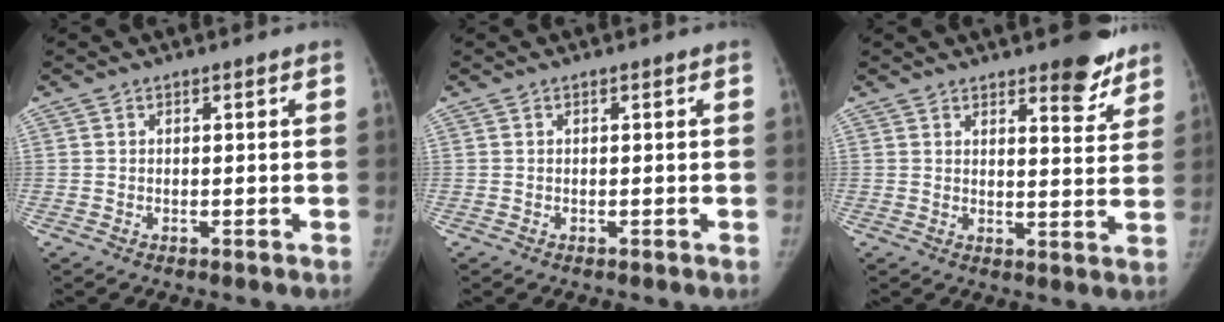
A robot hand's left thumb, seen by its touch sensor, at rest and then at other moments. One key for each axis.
{"total": 0.0}
{"total": 8.1, "fx": 6.0, "fy": 2.7, "fz": 4.8, "tx": -0.030, "ty": -0.040, "tz": 0.078}